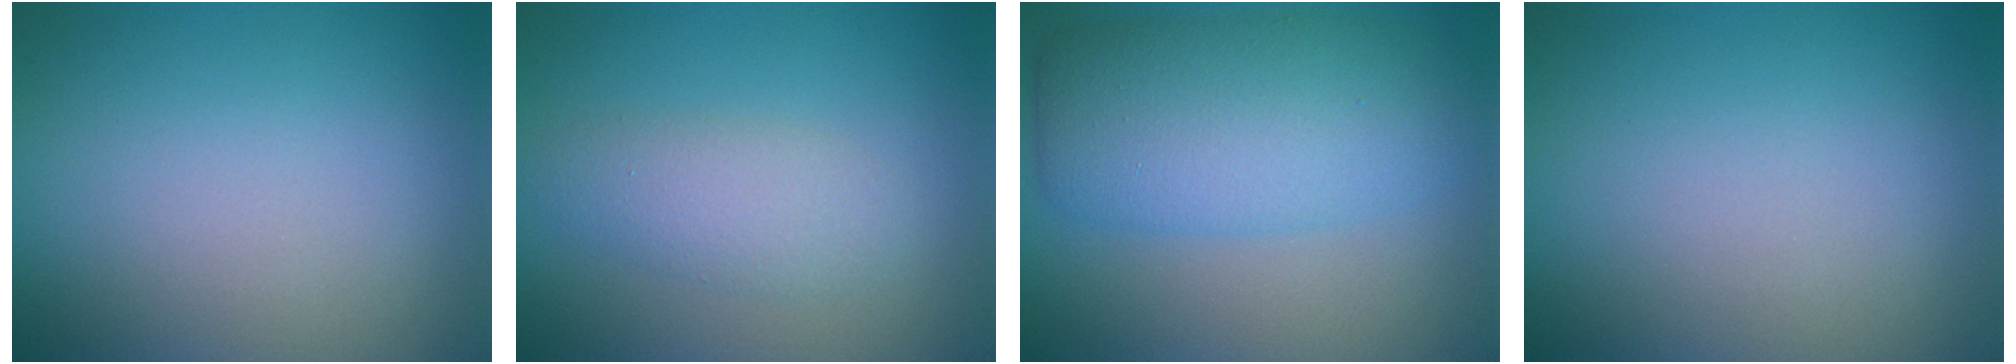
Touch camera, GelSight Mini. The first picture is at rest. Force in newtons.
{"total": 2.5, "press": 2.5, "slide": 0.1}
{"total": 7.1, "press": 7.1, "slide": 0.2}
{"total": 0.0}